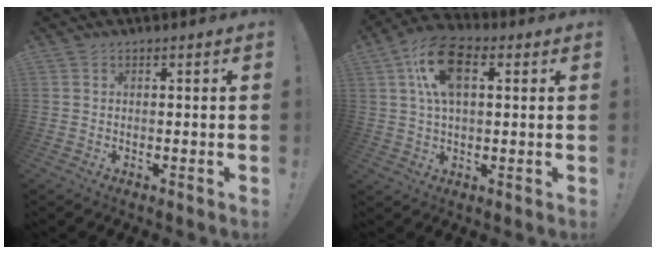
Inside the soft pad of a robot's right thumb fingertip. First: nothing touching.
{"total": 12.7, "force": [3.7, 6.8, 10.1], "torque": [-0.176, 0.005, 0.069]}